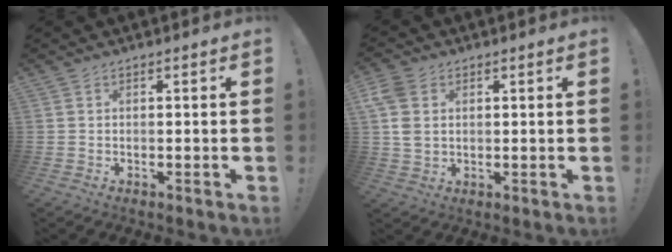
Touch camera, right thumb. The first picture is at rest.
{"total": 7.9, "force": [2.3, 6.0, 4.6], "torque": [-0.095, -0.004, 0.046]}